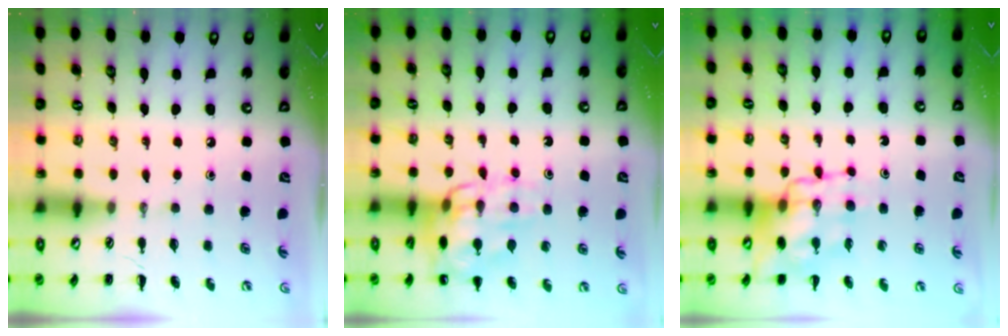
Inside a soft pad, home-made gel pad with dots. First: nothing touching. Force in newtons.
{"total": 13.9, "press": 13.8, "slide": 1.8}
{"total": 11.0, "press": 10.7, "slide": 2.7}